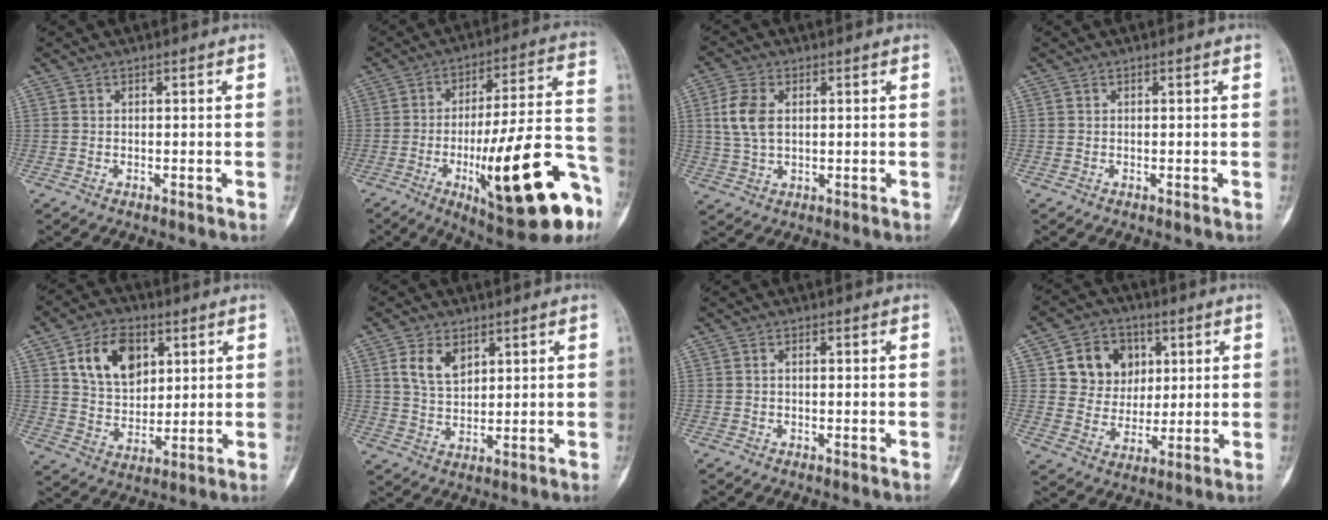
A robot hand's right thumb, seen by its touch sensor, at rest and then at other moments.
{"total": 26.3, "force": [-9.9, 6.7, 23.4], "torque": [-0.310, 0.036, -0.138]}
{"total": 7.0, "force": [1.4, 4.2, 5.4], "torque": [-0.119, 0.003, 0.030]}
{"total": 0.0}
{"total": 12.7, "force": [4.9, 8.6, 7.9], "torque": [-0.103, -0.016, 0.093]}
{"total": 6.6, "force": [2.9, 4.1, 4.2], "torque": [-0.066, -0.014, 0.060]}
{"total": 0.5, "force": [-0.1, 0.3, 0.5], "torque": [-0.007, 0.001, -0.004]}
{"total": 11.4, "force": [3.7, 9.7, 4.5], "torque": [-0.027, -0.009, 0.066]}